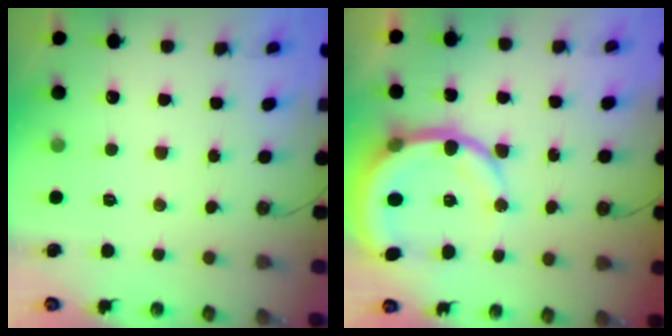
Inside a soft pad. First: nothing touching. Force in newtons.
{"total": 12.0, "press": 11.8, "slide": 2.2}